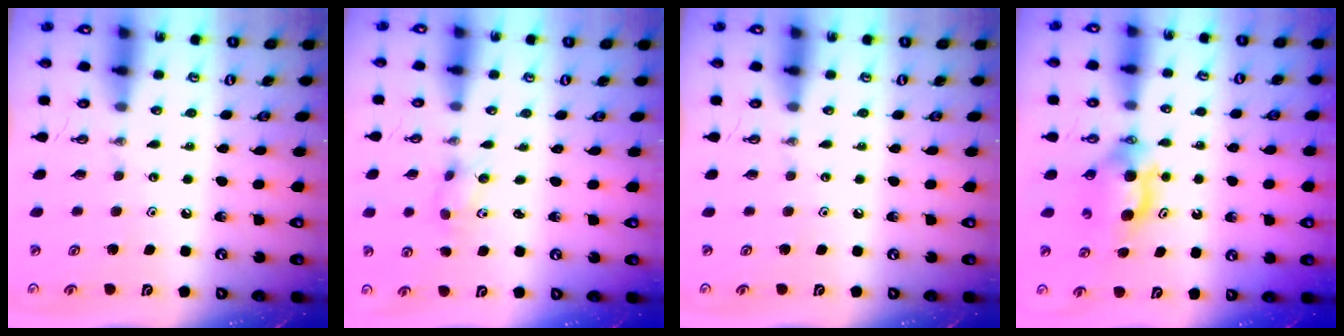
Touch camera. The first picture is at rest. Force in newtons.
{"total": 3.8, "press": 3.4, "slide": 1.7}
{"total": 0.0}
{"total": 6.2, "press": 5.9, "slide": 1.7}